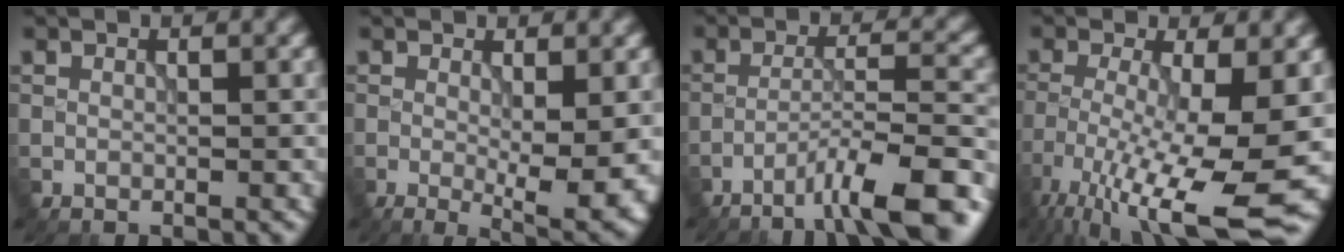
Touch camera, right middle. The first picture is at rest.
{"total": 5.4, "force": [-0.5, 1.4, 5.2], "torque": [-0.078, -0.018, -0.005]}
{"total": 8.3, "force": [-5.4, 1.2, 6.2], "torque": [-0.092, 0.012, -0.089]}
{"total": 12.2, "force": [-5.4, 2.9, 10.6], "torque": [-0.201, -0.028, -0.082]}